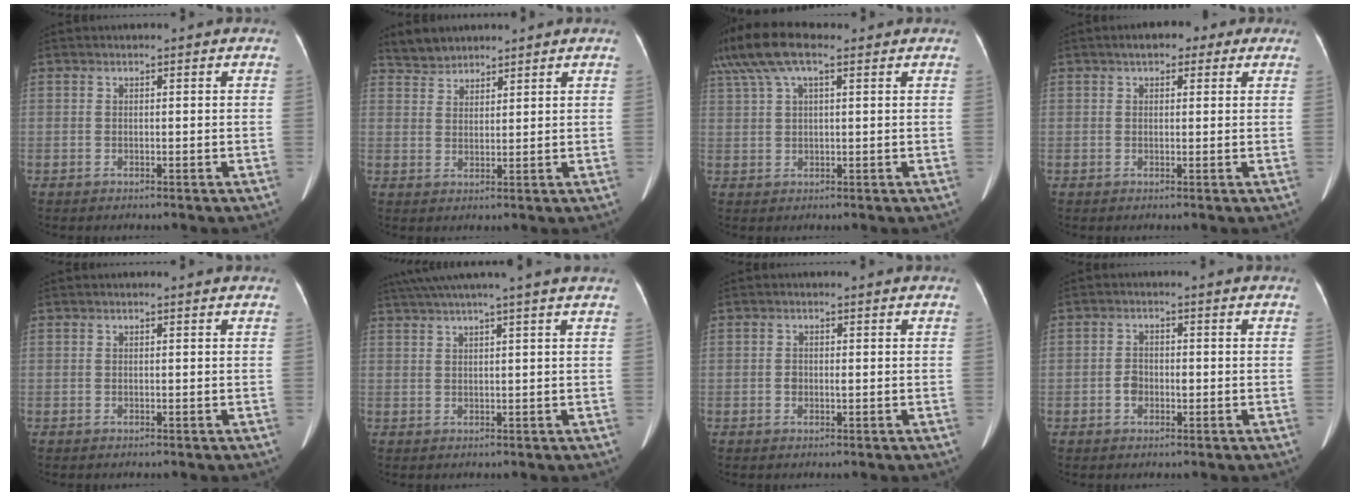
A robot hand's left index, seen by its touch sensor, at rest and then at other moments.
{"total": 3.7, "force": [3.4, 1.5, 0.2], "torque": [-0.006, 0.017, 0.064]}
{"total": 10.6, "force": [6.9, 3.5, 7.2], "torque": [-0.159, 0.052, 0.133]}
{"total": 4.8, "force": [2.8, 2.6, 2.9], "torque": [-0.035, 0.026, 0.037]}
{"total": 0.9, "force": [0.9, 0.1, 0.2], "torque": [-0.010, 0.014, 0.012]}
{"total": 10.0, "force": [8.2, -2.0, 5.2], "torque": [-0.084, 0.026, 0.112]}
{"total": 0.9, "force": [0.0, 0.6, 0.7], "torque": [-0.013, 0.001, -0.001]}
{"total": 2.2, "force": [-0.6, 1.6, 1.3], "torque": [-0.026, 0.009, -0.012]}